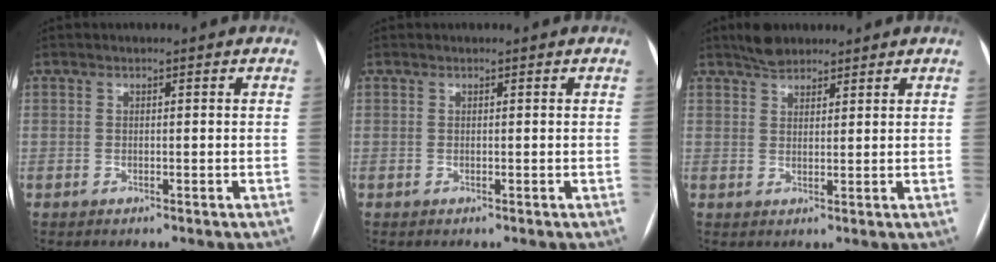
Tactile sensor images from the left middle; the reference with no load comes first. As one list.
[{"total": 0.0}, {"total": 3.6, "force": [3.1, 1.5, 1.0], "torque": [-0.021, 0.012, 0.054]}]